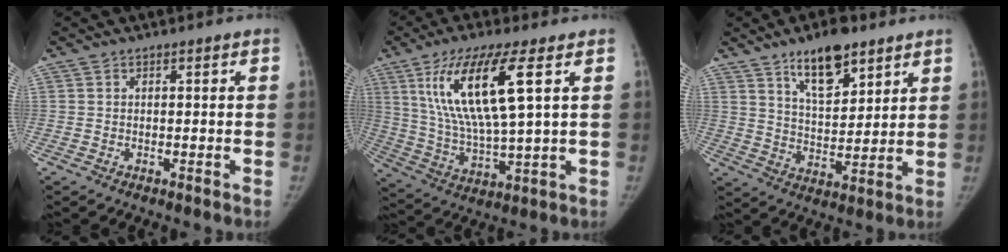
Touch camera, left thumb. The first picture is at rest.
{"total": 16.5, "force": [6.1, 3.5, 15.0], "torque": [-0.308, -0.022, 0.119]}
{"total": 11.8, "force": [7.6, 4.8, 7.6], "torque": [-0.098, -0.048, 0.132]}